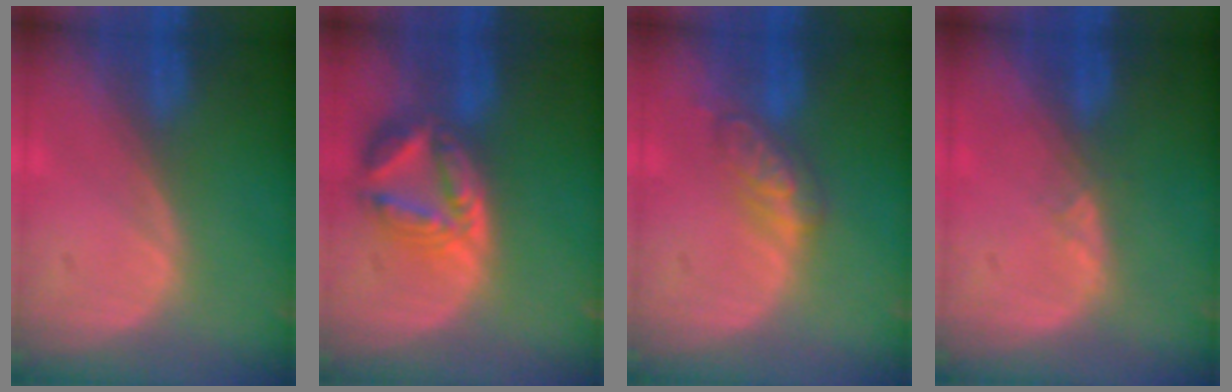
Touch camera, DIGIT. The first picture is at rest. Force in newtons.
{"total": 8.0, "press": 7.1, "slide": 3.8}
{"total": 4.9, "press": 4.9, "slide": 0.5}
{"total": 1.4, "press": 1.2, "slide": 0.8}